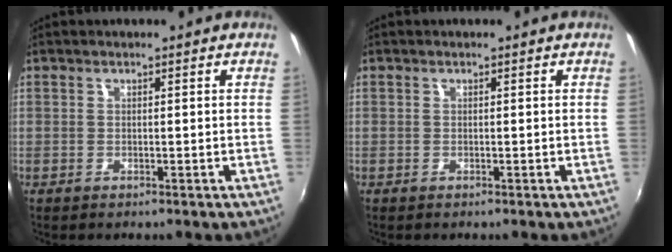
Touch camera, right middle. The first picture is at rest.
{"total": 0.0}